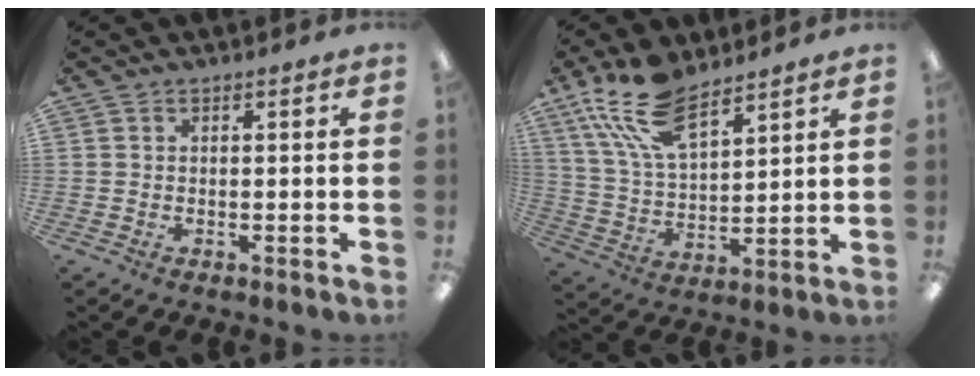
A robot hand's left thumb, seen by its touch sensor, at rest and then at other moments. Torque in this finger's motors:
{"motor_torque": [0.32, 0.25, 1.46, -1.31, 0.09]}